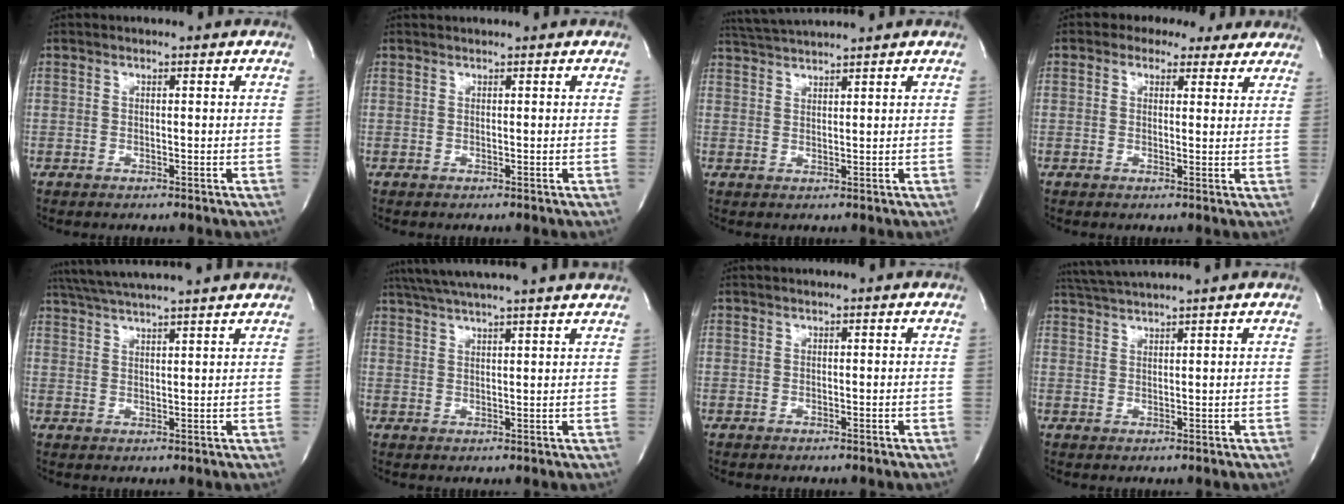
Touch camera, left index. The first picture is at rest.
{"total": 1.6, "force": [1.6, 0.0, 0.3], "torque": [-0.003, 0.019, 0.026]}
{"total": 5.4, "force": [5.1, -1.3, 1.2], "torque": [-0.026, 0.016, 0.094]}
{"total": 8.1, "force": [6.3, 4.7, 2.1], "torque": [-0.012, 0.023, 0.065]}
{"total": 13.7, "force": [12.2, -0.2, 6.1], "torque": [-0.118, 0.029, 0.181]}
{"total": 16.0, "force": [14.1, -0.2, 7.4], "torque": [-0.137, 0.023, 0.198]}
{"total": 0.0}
{"total": 5.6, "force": [5.1, -1.5, 1.7], "torque": [-0.032, 0.015, 0.093]}